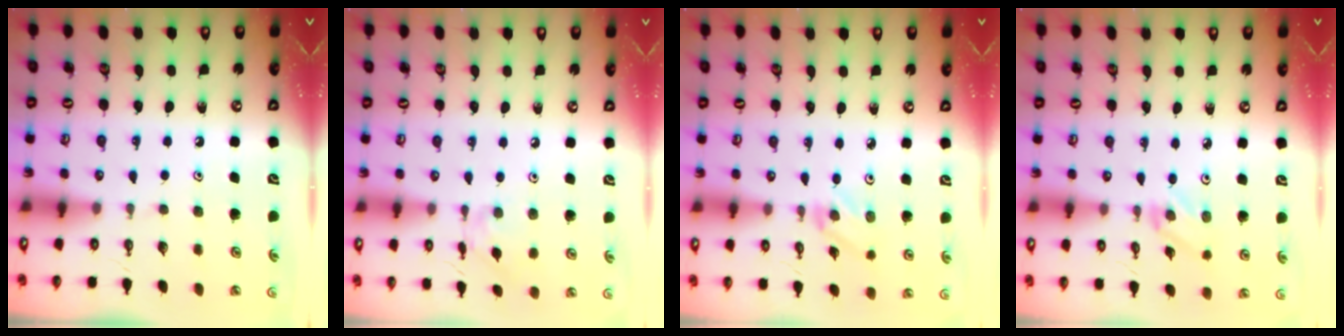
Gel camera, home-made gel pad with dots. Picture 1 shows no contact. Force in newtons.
{"total": 2.0, "press": 2.0, "slide": 0.2}
{"total": 2.2, "press": 2.2, "slide": 0.3}
{"total": 2.2, "press": 2.2, "slide": 0.3}